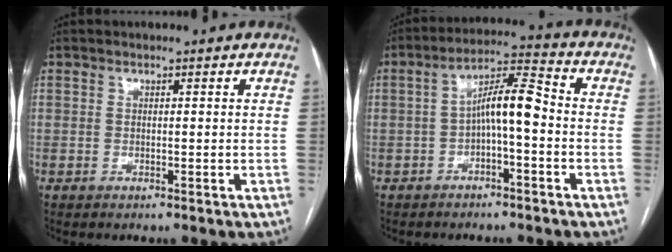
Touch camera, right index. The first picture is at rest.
{"total": 7.5, "force": [-1.2, 1.4, 7.3], "torque": [-0.128, 0.031, -0.023]}